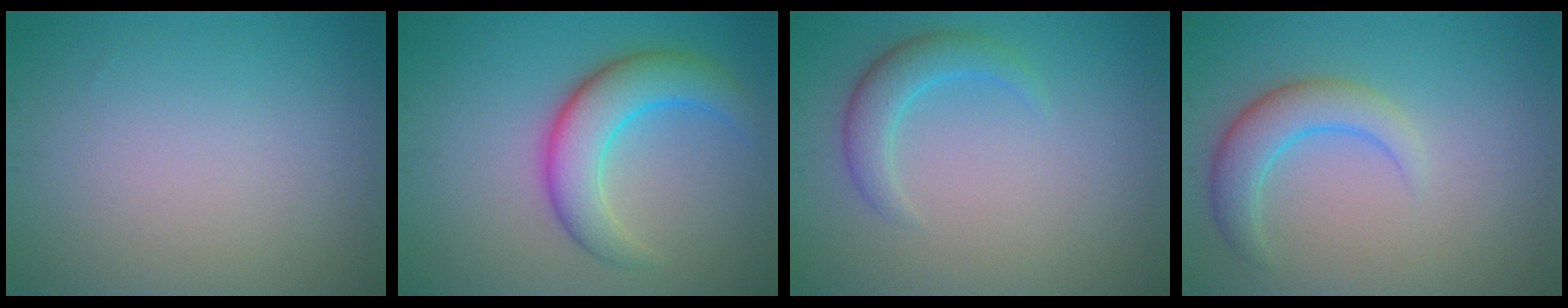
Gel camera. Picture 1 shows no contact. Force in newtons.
{"total": 5.7, "press": 5.7, "slide": 0.0}
{"total": 2.8, "press": 2.8, "slide": 0.0}
{"total": 3.7, "press": 3.7, "slide": 0.1}